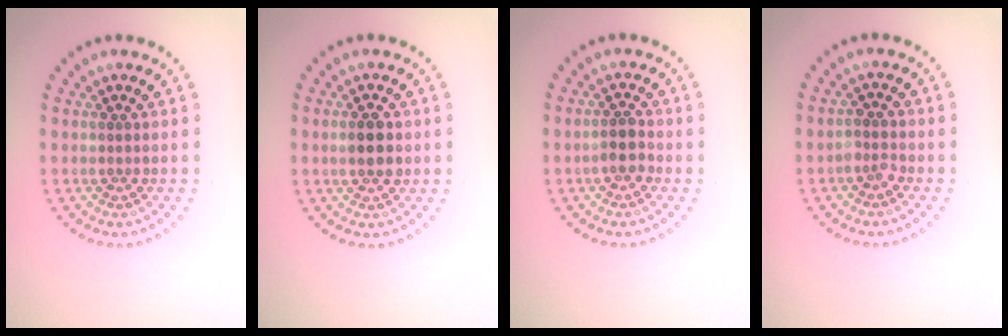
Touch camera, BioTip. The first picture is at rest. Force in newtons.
{"total": 3.0, "press": 3.0, "slide": 0.1}
{"total": 1.8, "press": 1.6, "slide": 0.9}
{"total": 1.3, "press": 1.2, "slide": 0.7}